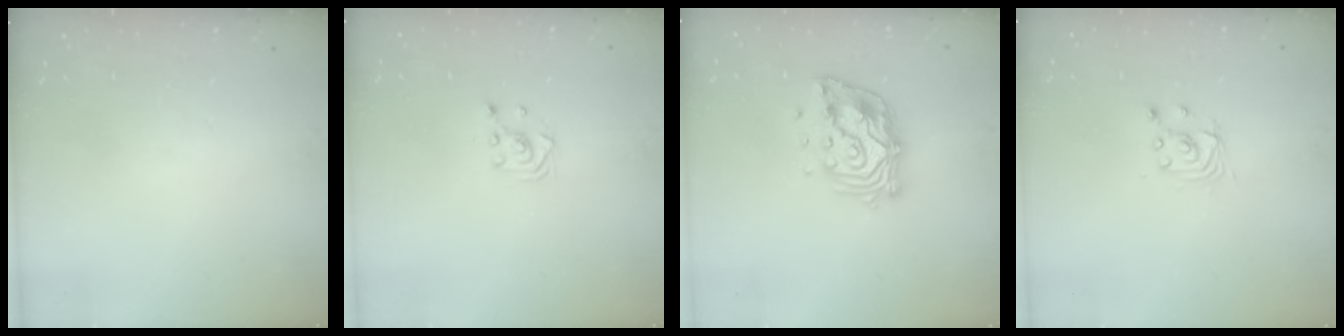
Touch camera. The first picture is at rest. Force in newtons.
{"total": 2.9, "press": 2.8, "slide": 0.3}
{"total": 13.7, "press": 13.7, "slide": 1.2}
{"total": 2.9, "press": 2.9, "slide": 0.1}